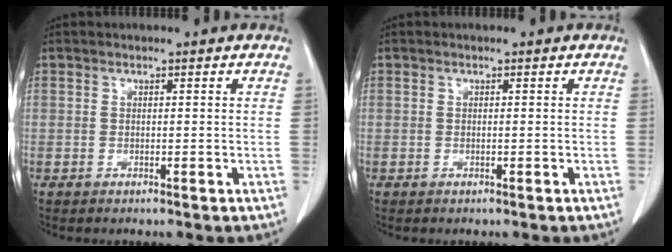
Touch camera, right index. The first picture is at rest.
{"total": 0.0}